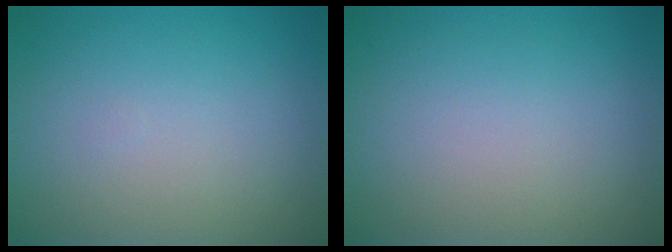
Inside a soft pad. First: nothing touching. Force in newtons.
{"total": 0.0}